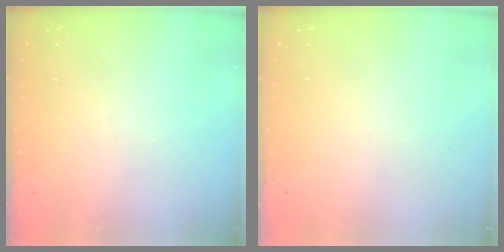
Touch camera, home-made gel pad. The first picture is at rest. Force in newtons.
{"total": 0.0}